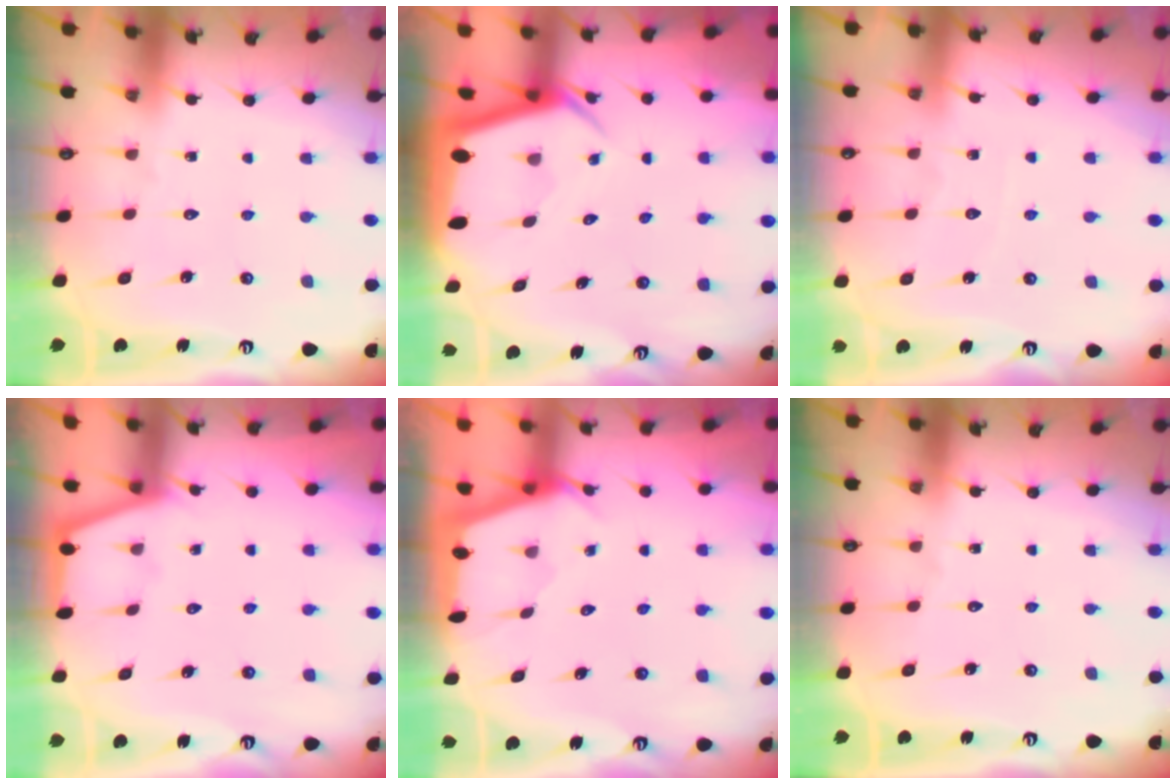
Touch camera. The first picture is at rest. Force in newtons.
{"total": 4.0, "press": 4.0, "slide": 0.3}
{"total": 4.3, "press": 4.3, "slide": 0.6}
{"total": 1.2, "press": 1.1, "slide": 0.3}
{"total": 2.2, "press": 2.2, "slide": 0.3}
{"total": 0.0}